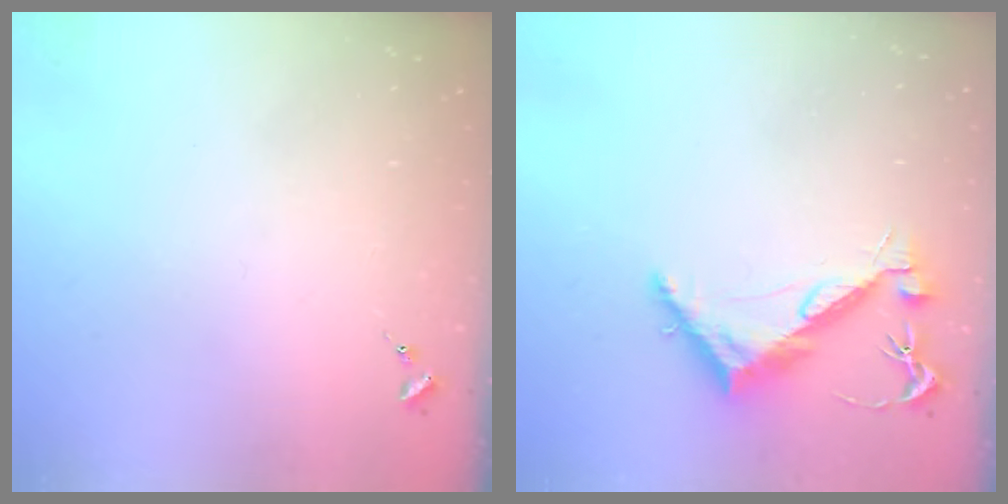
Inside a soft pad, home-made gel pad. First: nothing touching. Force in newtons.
{"total": 9.3, "press": 9.3, "slide": 0.8}